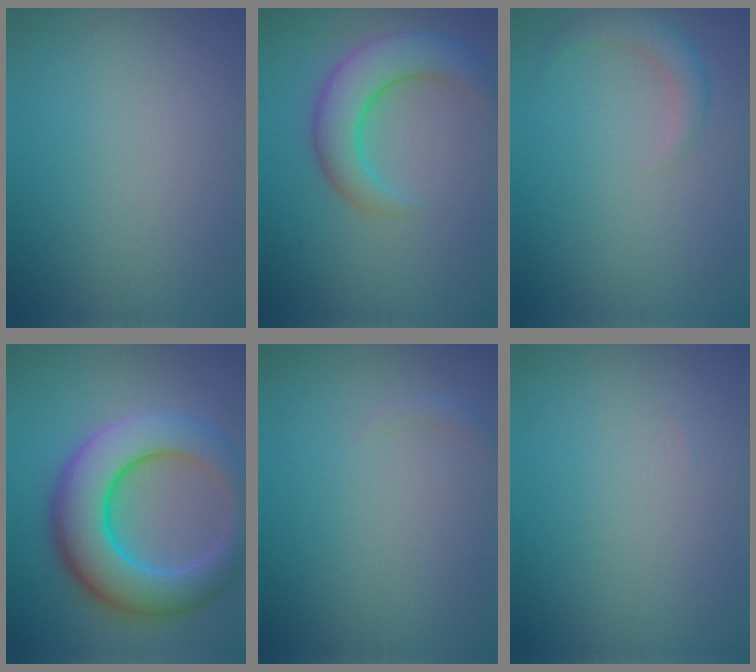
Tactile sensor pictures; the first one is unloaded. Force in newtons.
{"total": 6.0, "press": 6.0, "slide": 0.4}
{"total": 2.2, "press": 2.2, "slide": 0.1}
{"total": 10.5, "press": 10.5, "slide": 0.2}
{"total": 0.7, "press": 0.7, "slide": 0.2}
{"total": 0.0}